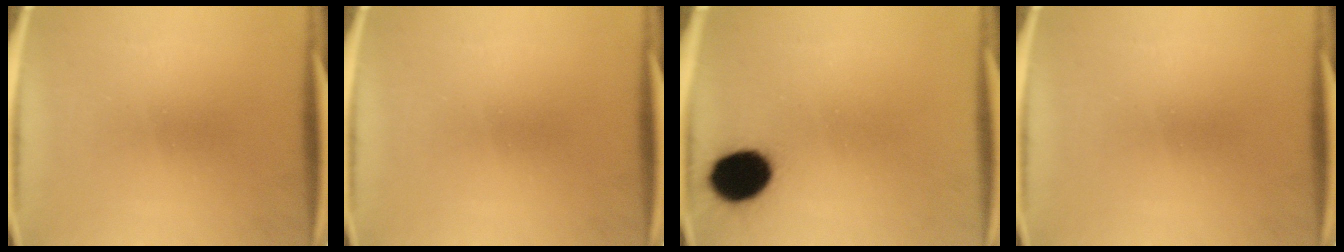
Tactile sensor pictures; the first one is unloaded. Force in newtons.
{"total": 0.0}
{"total": 11.9}
{"total": 0.0}